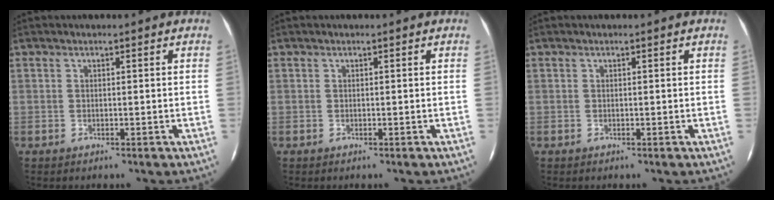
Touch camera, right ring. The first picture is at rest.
{"total": 0.0}
{"total": 0.0}